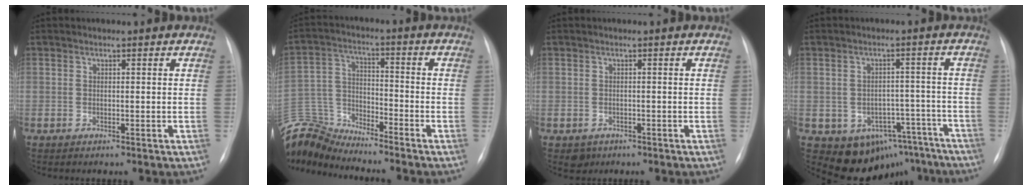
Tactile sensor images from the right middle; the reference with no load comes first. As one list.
[{"total": 11.7, "force": [-11.6, 0.3, 1.0], "torque": [-0.031, 0.023, -0.232]}, {"total": 1.9, "force": [-1.1, 1.6, 0.4], "torque": [-0.003, 0.003, -0.011]}, {"total": 11.7, "force": [-7.5, 8.1, 4.0], "torque": [-0.037, 0.039, -0.092]}]